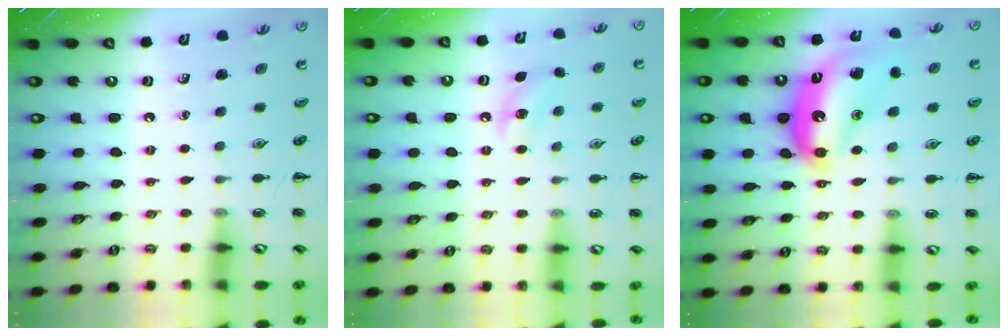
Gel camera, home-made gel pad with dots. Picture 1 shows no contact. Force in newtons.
{"total": 7.3, "press": 7.1, "slide": 1.8}
{"total": 15.3, "press": 15.3, "slide": 1.3}